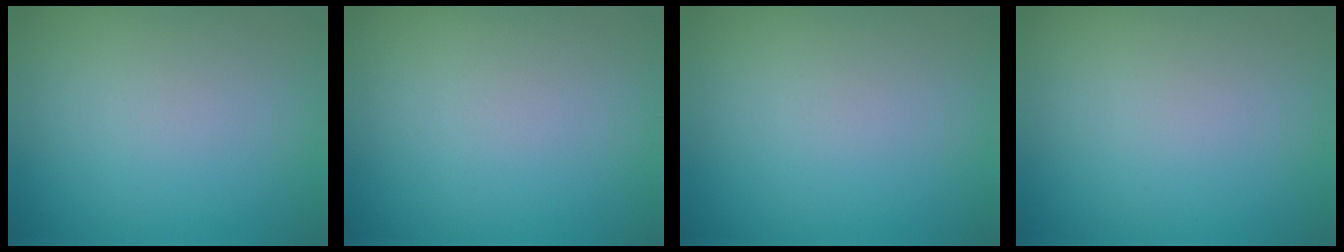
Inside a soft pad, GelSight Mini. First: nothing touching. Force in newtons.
{"total": 0.0}
{"total": 0.0}
{"total": 0.0}